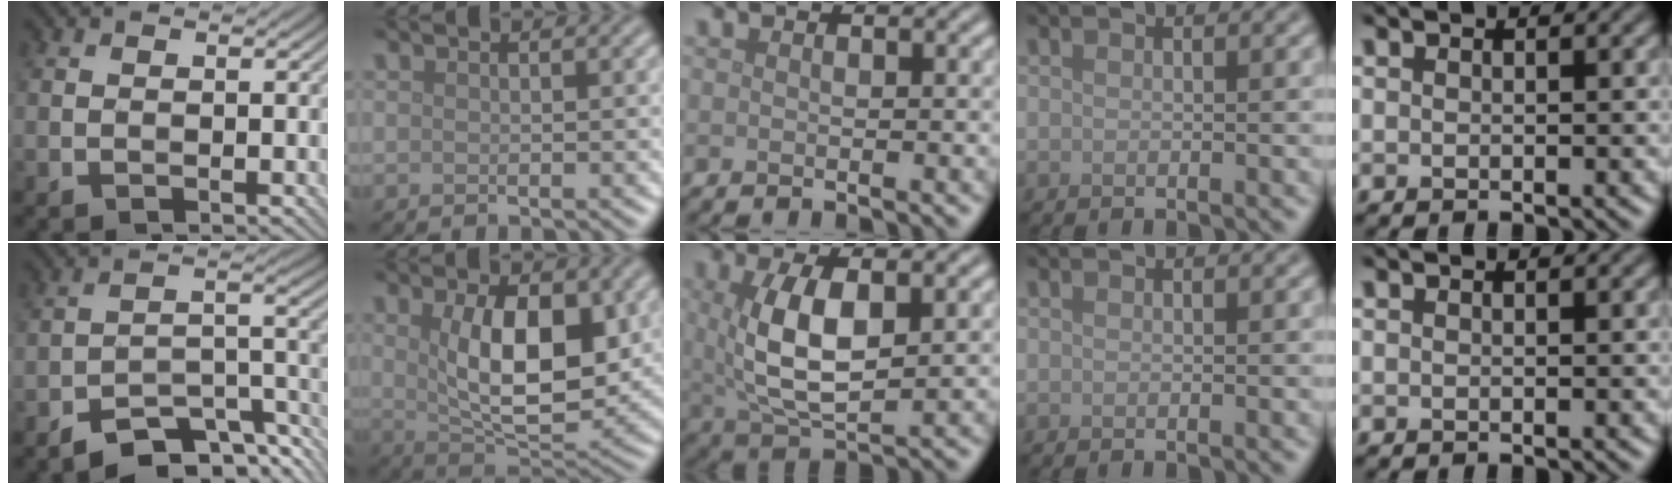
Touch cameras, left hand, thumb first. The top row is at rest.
{"thumb": {"total": 8.8, "force": [-6.5, 3.0, 5.0], "torque": [-0.069, -0.001, -0.124]}, "index": {"total": 9.0, "force": [1.6, 4.2, 7.8], "torque": [-0.131, -0.010, 0.032]}, "middle": {"total": 6.9, "force": [1.0, 3.0, 6.1], "torque": [-0.133, -0.004, 0.024]}}